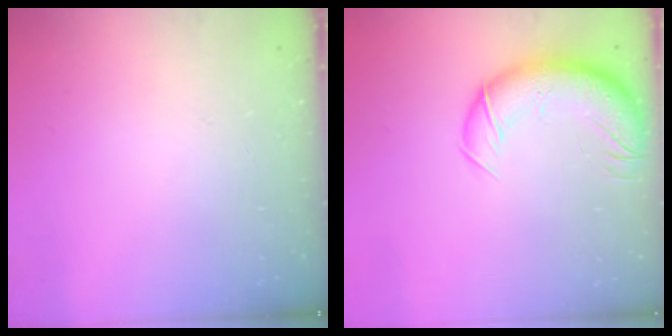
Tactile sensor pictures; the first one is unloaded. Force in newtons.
{"total": 13.3, "press": 12.8, "slide": 3.6}